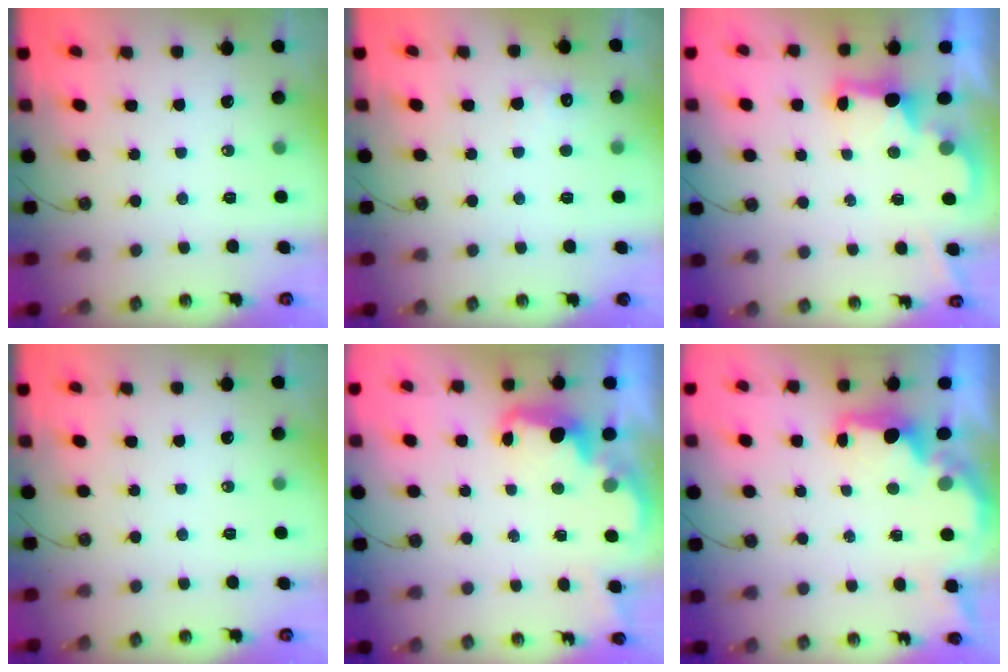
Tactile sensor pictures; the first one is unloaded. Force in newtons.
{"total": 5.2, "press": 5.0, "slide": 1.3}
{"total": 2.2, "press": 2.1, "slide": 0.7}
{"total": 0.0}
{"total": 2.7, "press": 2.6, "slide": 0.7}
{"total": 2.1, "press": 1.9, "slide": 0.8}